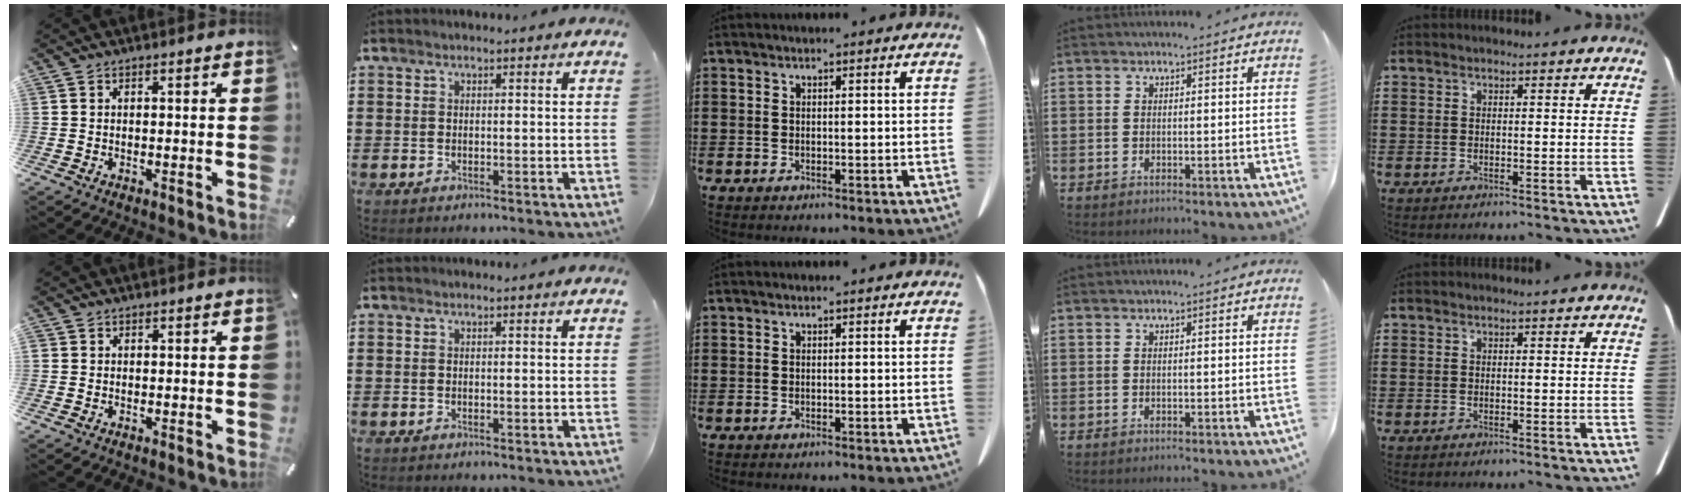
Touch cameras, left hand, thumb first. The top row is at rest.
{"thumb": {"total": 0.5, "force": [0.0, 0.5, 0.0], "torque": [0.003, 0.007, -0.002]}}